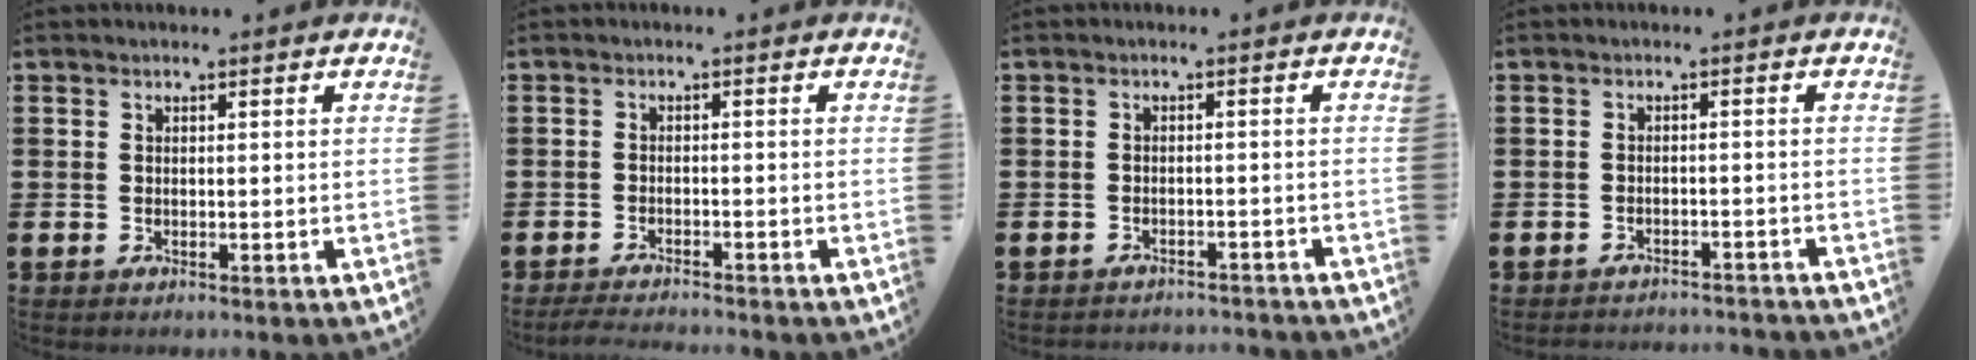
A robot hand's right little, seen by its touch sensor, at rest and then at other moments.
{"total": 1.8, "force": [-1.7, -0.1, 0.5], "torque": [-0.008, 0.004, -0.035]}
{"total": 1.4, "force": [-1.4, 0.0, -0.1], "torque": [-0.002, 0.004, -0.030]}
{"total": 1.7, "force": [-1.7, -0.1, -0.1], "torque": [-0.002, 0.005, -0.036]}